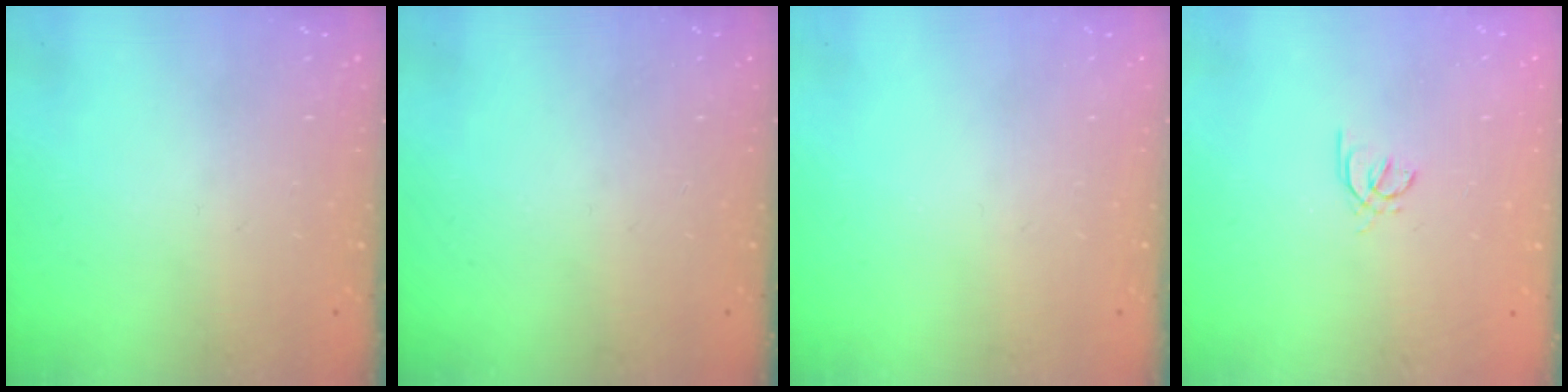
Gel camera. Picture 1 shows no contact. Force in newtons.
{"total": 0.0}
{"total": 0.0}
{"total": 2.0, "press": 1.9, "slide": 0.5}